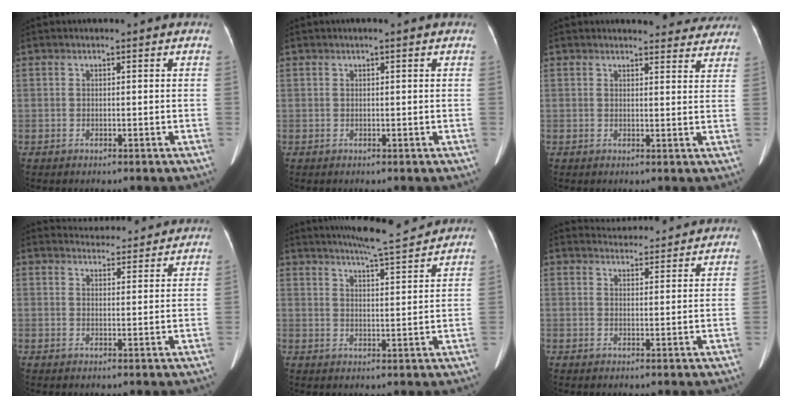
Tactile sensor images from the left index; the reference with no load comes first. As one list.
[{"total": 0.6, "force": [0.3, -0.1, 0.5], "torque": [-0.011, 0.002, 0.006]}, {"total": 10.7, "force": [10.1, 2.5, 2.2], "torque": [0.000, -0.008, 0.098]}, {"total": 7.2, "force": [7.0, 1.4, 0.6], "torque": [-0.004, 0.016, 0.082]}, {"total": 9.2, "force": [8.5, -0.2, 3.4], "torque": [-0.060, 0.003, 0.122]}, {"total": 6.6, "force": [6.5, 1.0, 0.5], "torque": [-0.009, 0.021, 0.080]}]